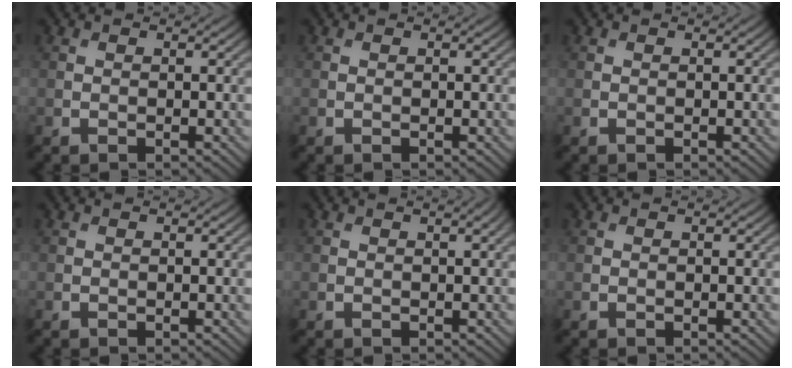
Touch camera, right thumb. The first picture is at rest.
{"total": 0.0}
{"total": 0.0}
{"total": 0.0}
{"total": 1.1, "force": [0.4, 0.2, 0.9], "torque": [-0.014, 0.005, 0.004]}
{"total": 0.0}